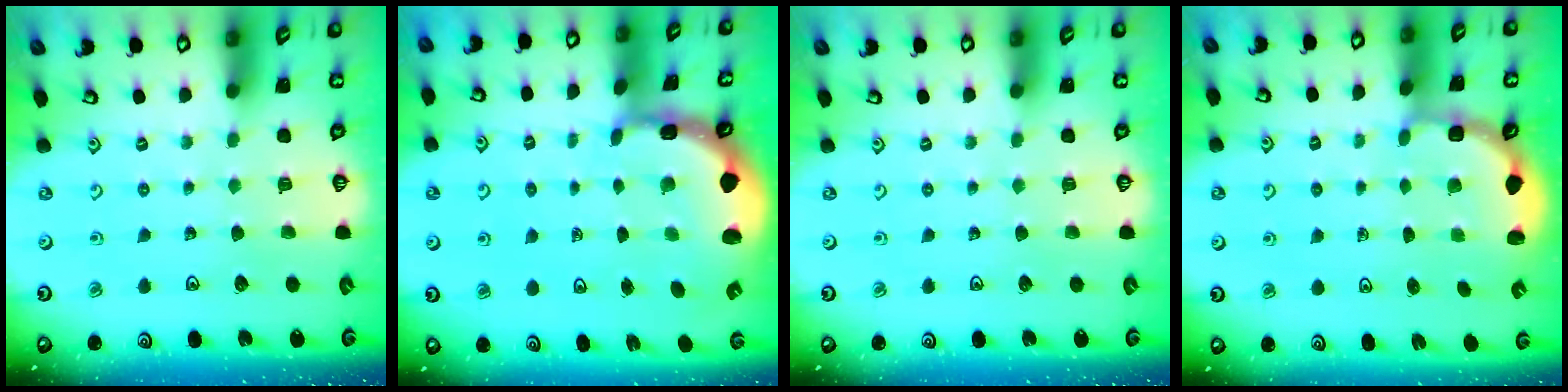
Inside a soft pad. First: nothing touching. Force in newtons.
{"total": 2.2, "press": 2.0, "slide": 1.0}
{"total": 0.0}
{"total": 3.0, "press": 2.3, "slide": 1.8}